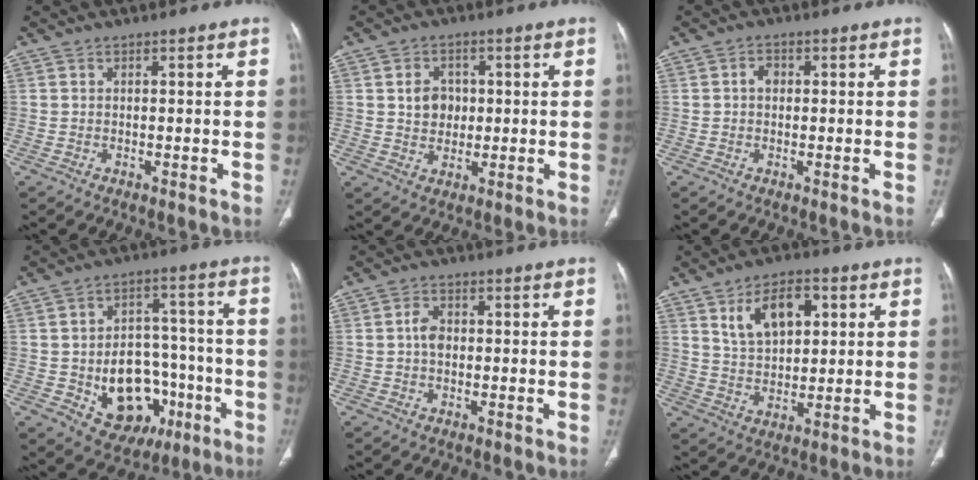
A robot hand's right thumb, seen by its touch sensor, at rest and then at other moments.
{"total": 5.5, "force": [0.8, 4.5, 3.0], "torque": [-0.026, -0.002, 0.015]}
{"total": 1.9, "force": [0.1, 1.5, 1.2], "torque": [-0.014, 0.007, -0.001]}
{"total": 16.7, "force": [-5.1, 12.0, 10.3], "torque": [-0.105, 0.039, -0.056]}
{"total": 2.9, "force": [0.0, 2.0, 2.1], "torque": [-0.037, 0.007, -0.005]}
{"total": 10.5, "force": [4.1, 6.1, 7.5], "torque": [-0.105, -0.008, 0.077]}